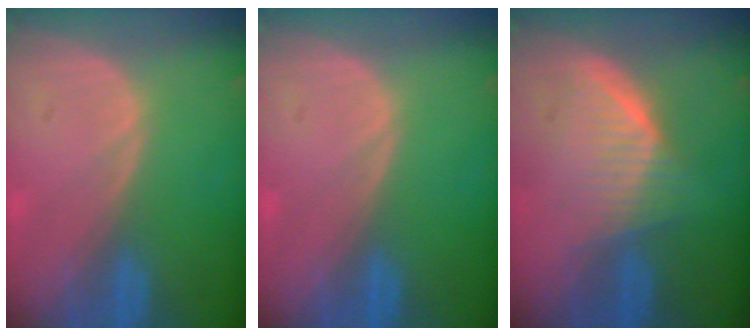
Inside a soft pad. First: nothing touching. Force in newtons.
{"total": 0.0}
{"total": 5.8, "press": 5.8, "slide": 0.5}